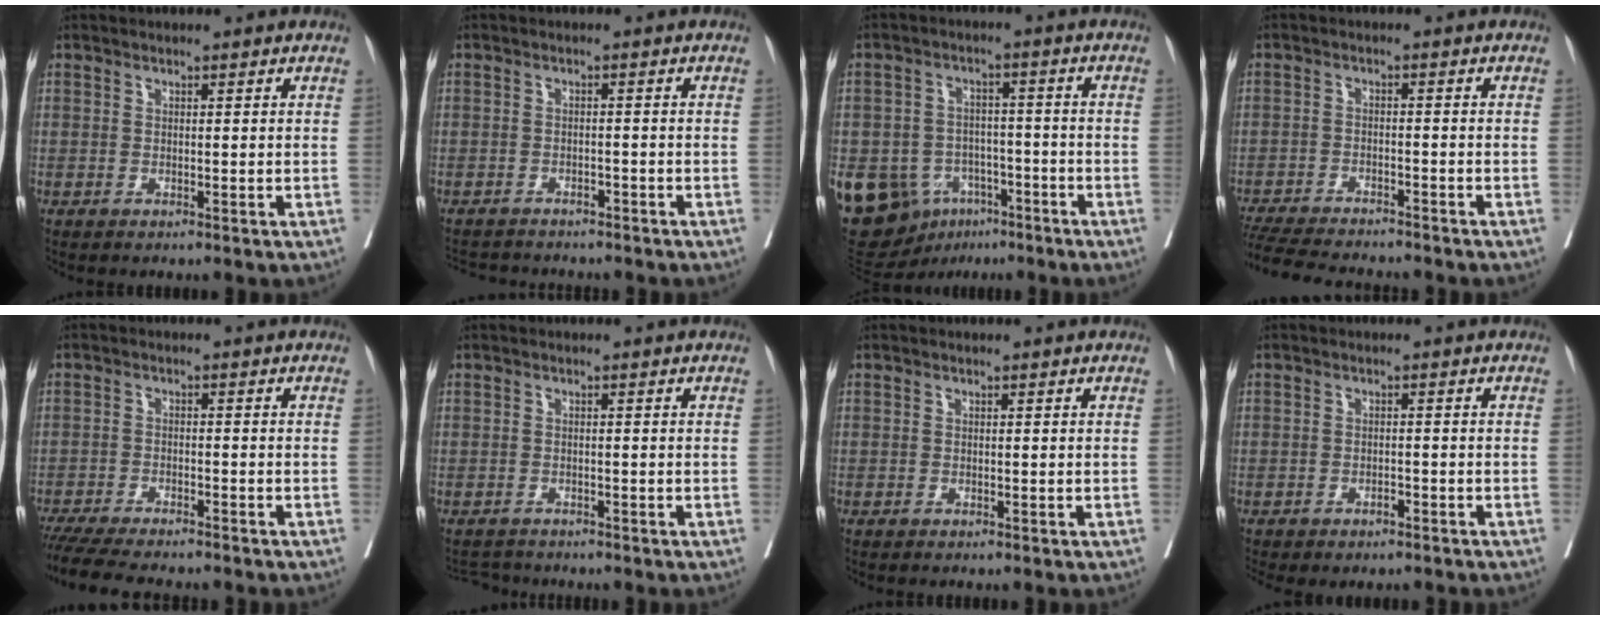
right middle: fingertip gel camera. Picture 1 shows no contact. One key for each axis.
{"total": 7.2, "fx": -6.6, "fy": 2.2, "fz": 2.0, "tx": -0.034, "ty": 0.006, "tz": -0.090}
{"total": 15.0, "fx": -7.2, "fy": 11.5, "fz": 6.5, "tx": -0.137, "ty": 0.018, "tz": -0.105}
{"total": 13.1, "fx": -11.9, "fy": 2.0, "fz": 5.3, "tx": -0.098, "ty": -0.020, "tz": -0.177}
{"total": 12.2, "fx": -10.8, "fy": 1.7, "fz": 5.5, "tx": -0.079, "ty": -0.019, "tz": -0.160}
{"total": 2.3, "fx": -2.2, "fy": 0.5, "fz": -0.2, "tx": 0.005, "ty": -0.009, "tz": -0.036}
{"total": 0.0}
{"total": 2.6, "fx": -2.0, "fy": 1.2, "fz": 1.1, "tx": -0.018, "ty": 0.002, "tz": -0.025}